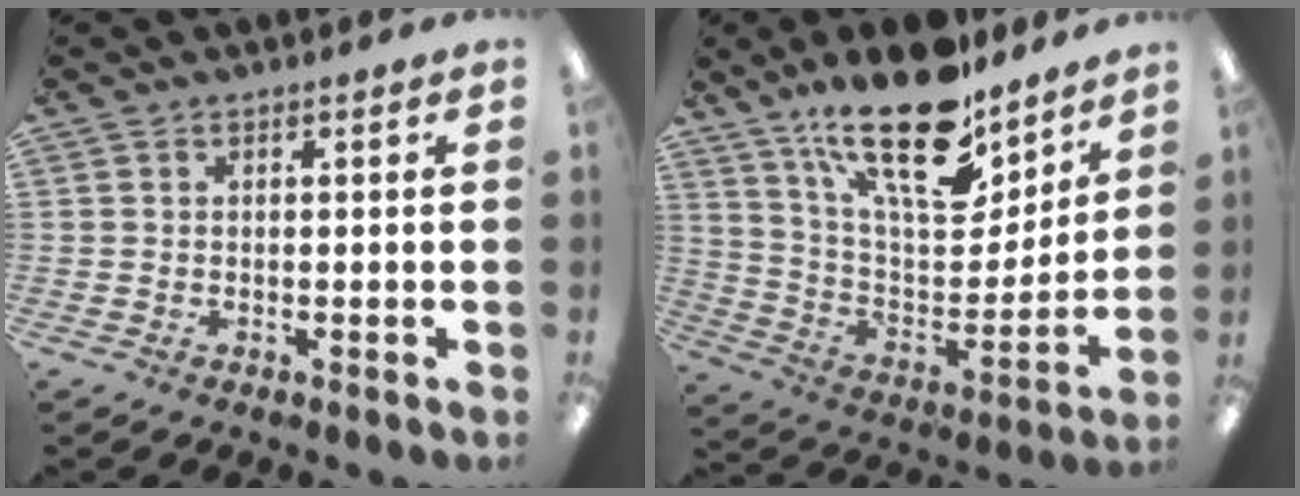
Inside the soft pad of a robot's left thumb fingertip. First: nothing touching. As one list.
[{"total": 23.3, "force": [17.0, 8.8, 13.3], "torque": [-0.213, -0.109, 0.292]}]